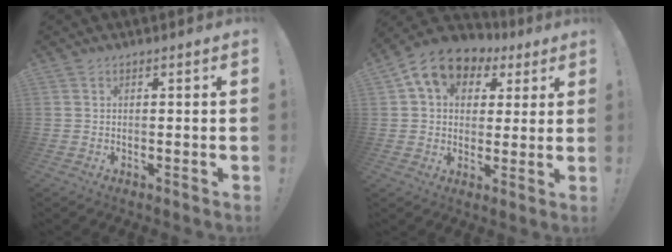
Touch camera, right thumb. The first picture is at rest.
{"total": 12.0, "force": [5.7, 8.8, 5.9], "torque": [-0.094, -0.023, 0.109]}